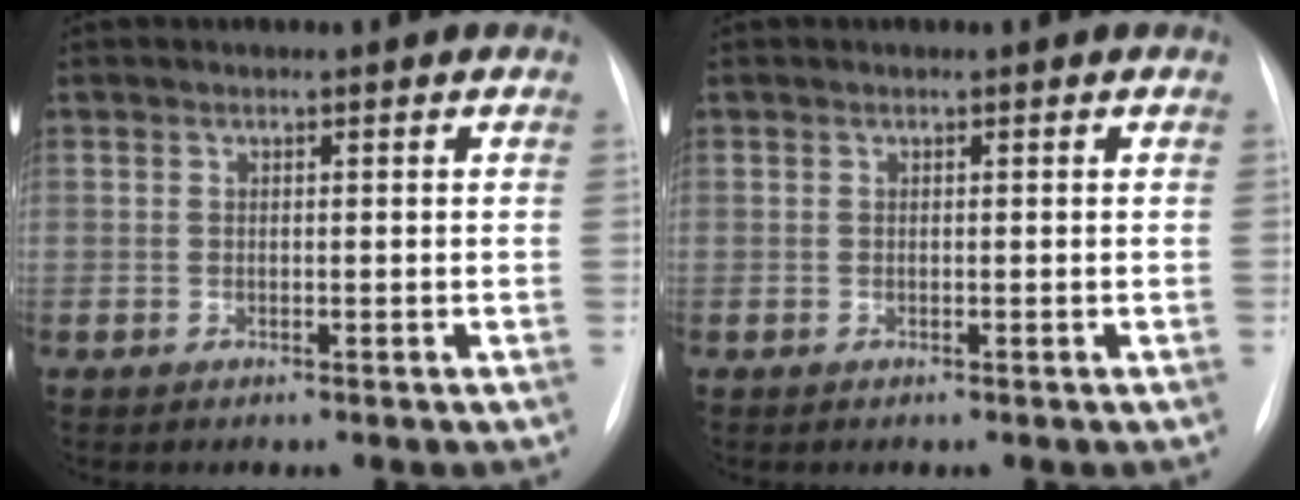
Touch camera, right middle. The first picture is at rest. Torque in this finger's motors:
{"motor_torque": [0.00, 0.00, 0.00, -0.01]}